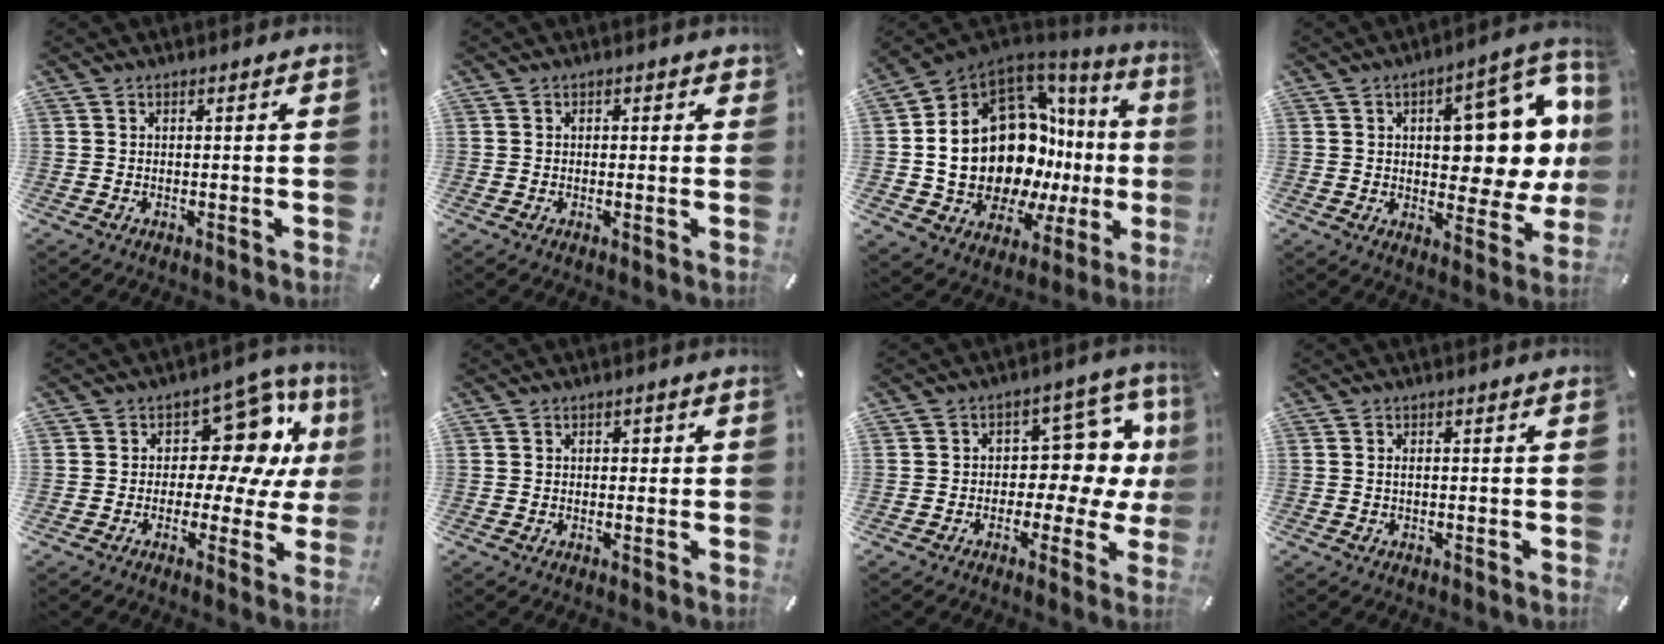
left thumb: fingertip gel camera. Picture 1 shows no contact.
{"total": 0.9, "force": [0.0, 0.7, 0.5], "torque": [0.006, -0.002, -0.005]}
{"total": 25.0, "force": [1.4, 16.9, 18.3], "torque": [-0.320, -0.066, 0.071]}
{"total": 19.1, "force": [4.2, 9.4, 16.0], "torque": [-0.197, -0.029, 0.066]}
{"total": 13.1, "force": [4.9, 8.3, 8.9], "torque": [-0.122, -0.037, 0.086]}
{"total": 1.1, "force": [0.0, 1.0, 0.6], "torque": [-0.004, 0.004, -0.005]}
{"total": 11.5, "force": [1.8, 8.0, 8.0], "torque": [-0.098, -0.021, 0.033]}
{"total": 0.8, "force": [-0.2, 0.3, 0.7], "torque": [-0.015, -0.001, -0.003]}